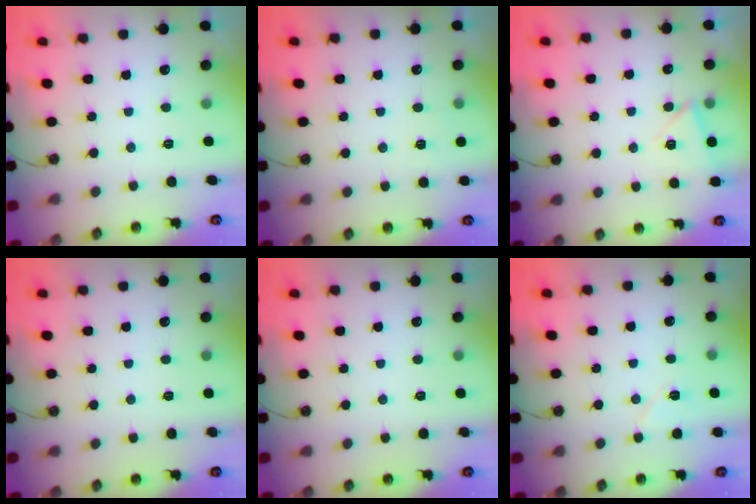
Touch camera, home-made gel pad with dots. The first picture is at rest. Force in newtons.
{"total": 3.4, "press": 2.2, "slide": 2.7}
{"total": 6.6, "press": 6.2, "slide": 2.4}
{"total": 0.0}
{"total": 0.0}
{"total": 6.1, "press": 5.6, "slide": 2.5}